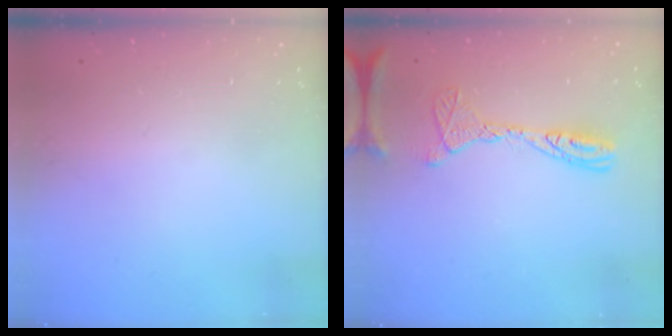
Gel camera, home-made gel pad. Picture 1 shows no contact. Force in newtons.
{"total": 12.9, "press": 12.8, "slide": 1.2}